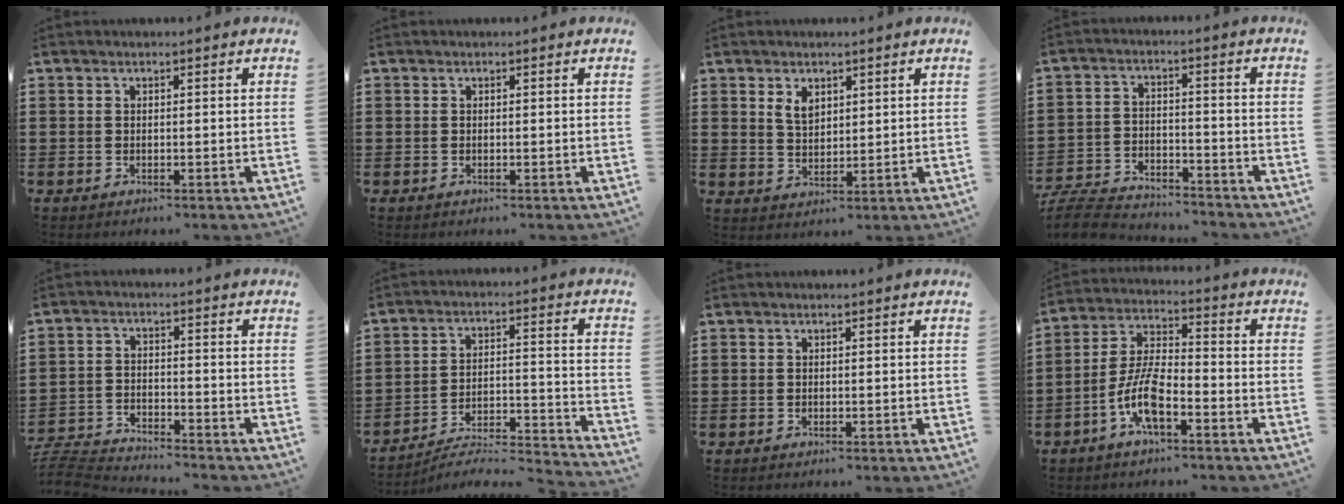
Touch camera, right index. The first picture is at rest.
{"total": 0.0}
{"total": 3.2, "force": [1.8, 2.0, 1.8], "torque": [-0.041, 0.006, 0.033]}
{"total": 6.5, "force": [-6.2, 1.0, 1.3], "torque": [-0.042, 0.003, -0.128]}
{"total": 4.8, "force": [-4.8, 0.3, 0.3], "torque": [-0.029, -0.005, -0.105]}
{"total": 3.6, "force": [-3.4, 0.4, 1.3], "torque": [-0.029, -0.015, -0.075]}
{"total": 0.0}
{"total": 8.1, "force": [-4.1, 2.7, 6.5], "torque": [-0.155, -0.004, -0.083]}